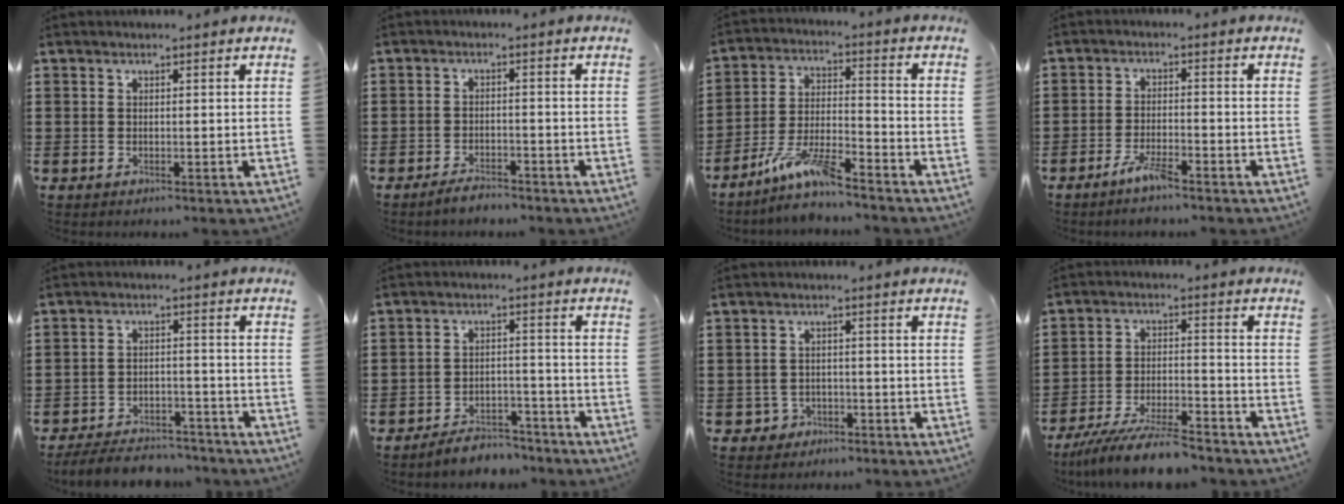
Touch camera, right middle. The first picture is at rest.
{"total": 2.6, "force": [-2.5, 0.5, 0.6], "torque": [-0.014, 0.002, -0.048]}
{"total": 8.6, "force": [-7.0, 1.2, 4.9], "torque": [-0.098, 0.003, -0.134]}
{"total": 3.9, "force": [-3.0, 0.6, 2.4], "torque": [-0.061, -0.004, -0.061]}
{"total": 5.5, "force": [-5.3, 1.0, 1.0], "torque": [-0.020, 0.008, -0.106]}
{"total": 4.6, "force": [-4.5, 0.7, 0.3], "torque": [-0.007, 0.009, -0.092]}
{"total": 2.4, "force": [-1.9, 1.4, 0.3], "torque": [-0.015, 0.000, -0.041]}
{"total": 8.5, "force": [-7.7, 0.5, 3.6], "torque": [-0.072, 0.003, -0.147]}